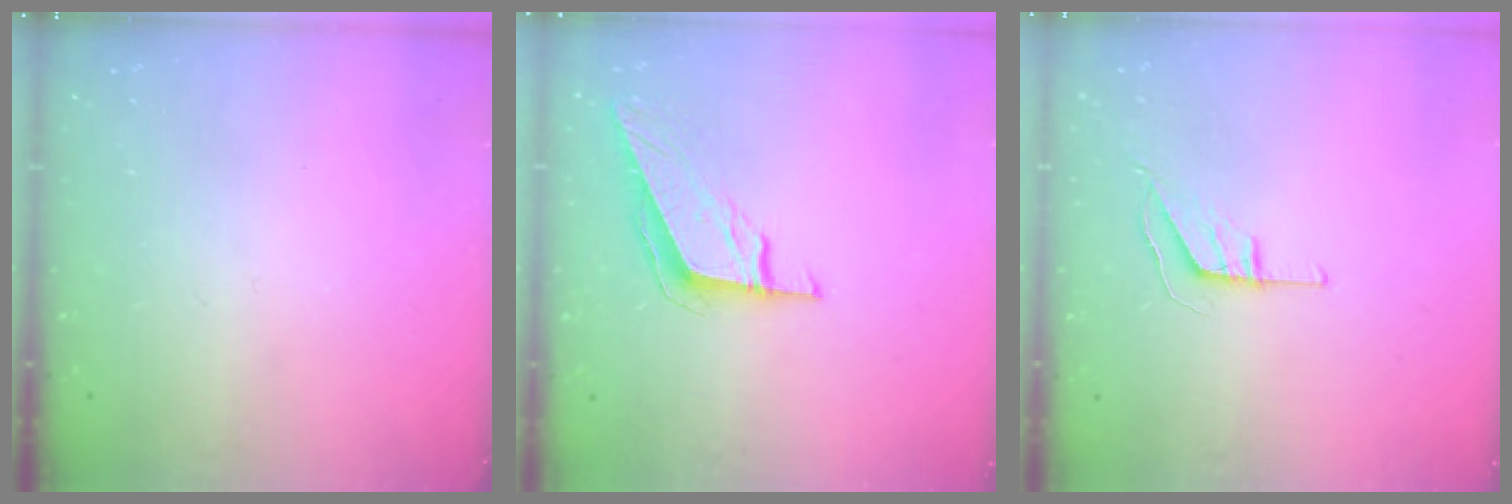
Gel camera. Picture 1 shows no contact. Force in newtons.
{"total": 8.6, "press": 8.6, "slide": 0.2}
{"total": 5.5, "press": 5.5, "slide": 0.4}